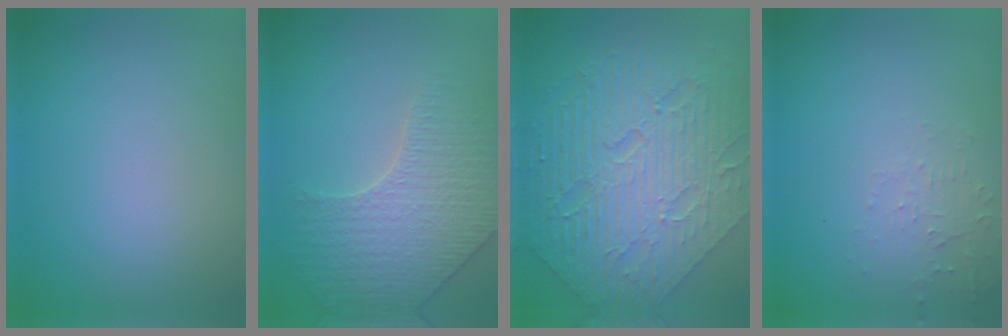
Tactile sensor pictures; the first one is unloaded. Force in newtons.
{"total": 3.8, "press": 3.8, "slide": 0.5}
{"total": 10.5, "press": 7.2, "slide": 7.7}
{"total": 1.5, "press": 1.5, "slide": 0.3}